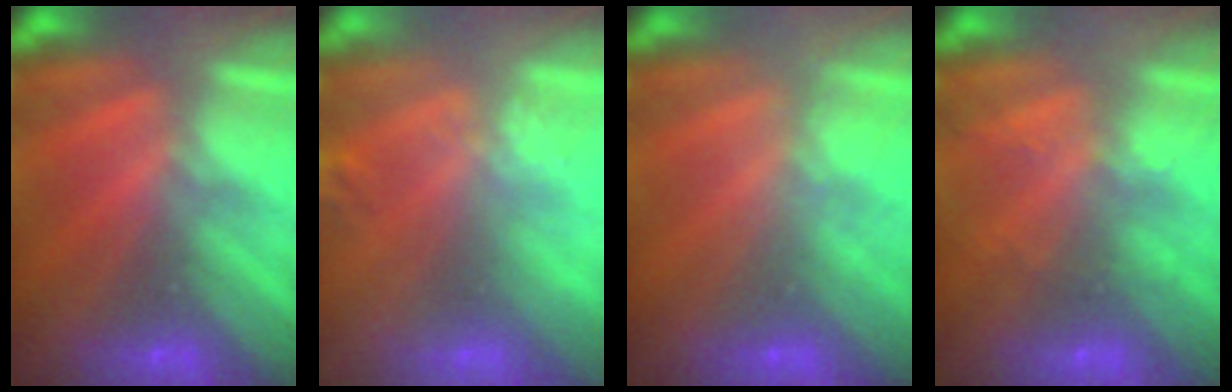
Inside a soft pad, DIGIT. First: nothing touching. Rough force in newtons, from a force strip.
{"total": 2.7}
{"total": 1.8}
{"total": 2.1}